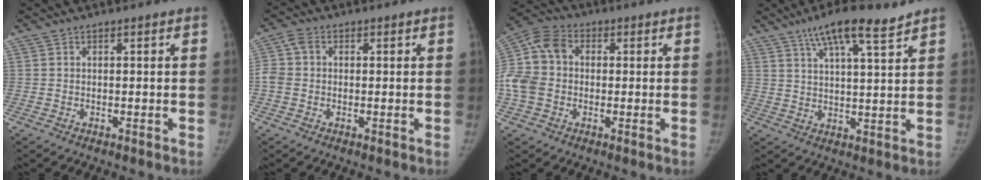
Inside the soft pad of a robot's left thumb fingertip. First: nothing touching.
{"total": 4.3, "force": [0.1, 3.5, 2.5], "torque": [-0.059, 0.012, -0.004]}
{"total": 12.0, "force": [-0.5, 9.6, 7.1], "torque": [-0.151, 0.030, -0.021]}
{"total": 10.5, "force": [7.3, 1.9, 7.3], "torque": [-0.114, -0.028, 0.122]}